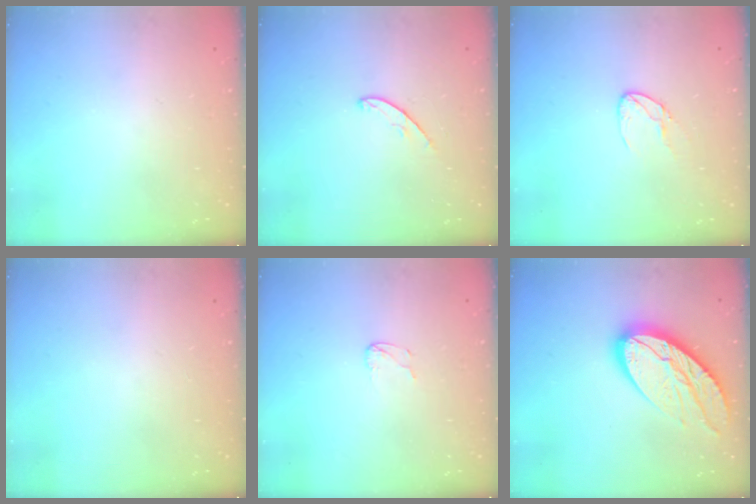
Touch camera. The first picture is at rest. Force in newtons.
{"total": 3.9, "press": 3.9, "slide": 0.3}
{"total": 4.0, "press": 4.0, "slide": 0.2}
{"total": 0.0}
{"total": 3.1, "press": 3.1, "slide": 0.3}
{"total": 16.4, "press": 16.3, "slide": 1.1}